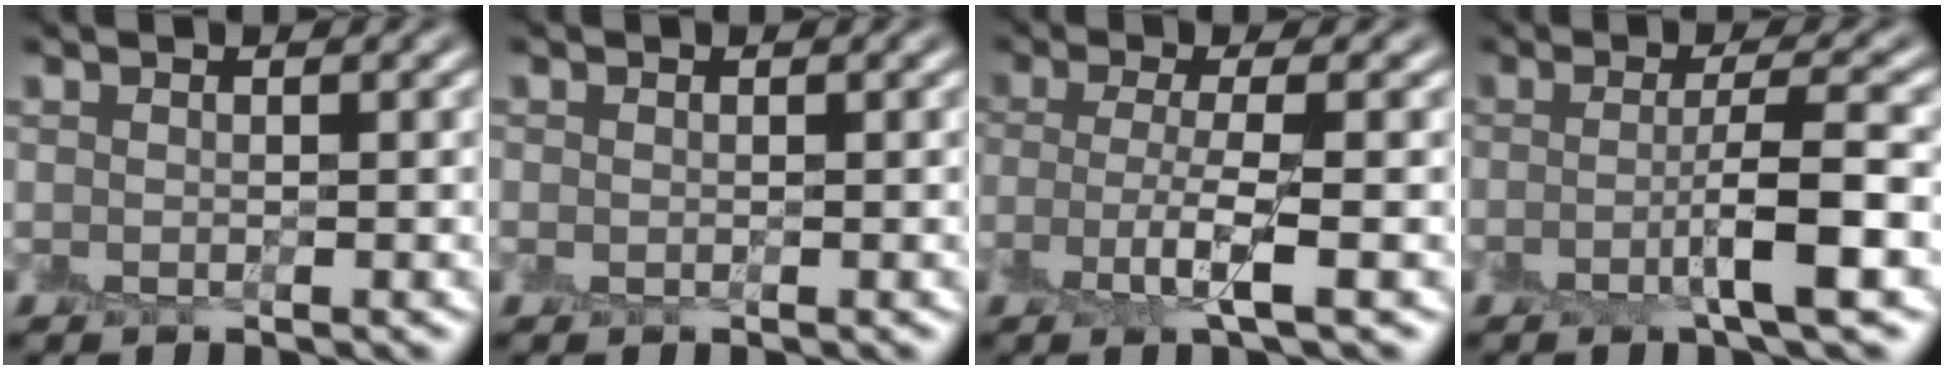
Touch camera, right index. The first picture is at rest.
{"total": 0.6, "force": [-0.2, 0.6, 0.3], "torque": [-0.007, -0.002, -0.003]}
{"total": 3.5, "force": [-1.2, 0.4, 3.3], "torque": [-0.072, -0.007, -0.027]}
{"total": 4.6, "force": [-1.3, 0.4, 4.4], "torque": [-0.071, -0.006, -0.034]}